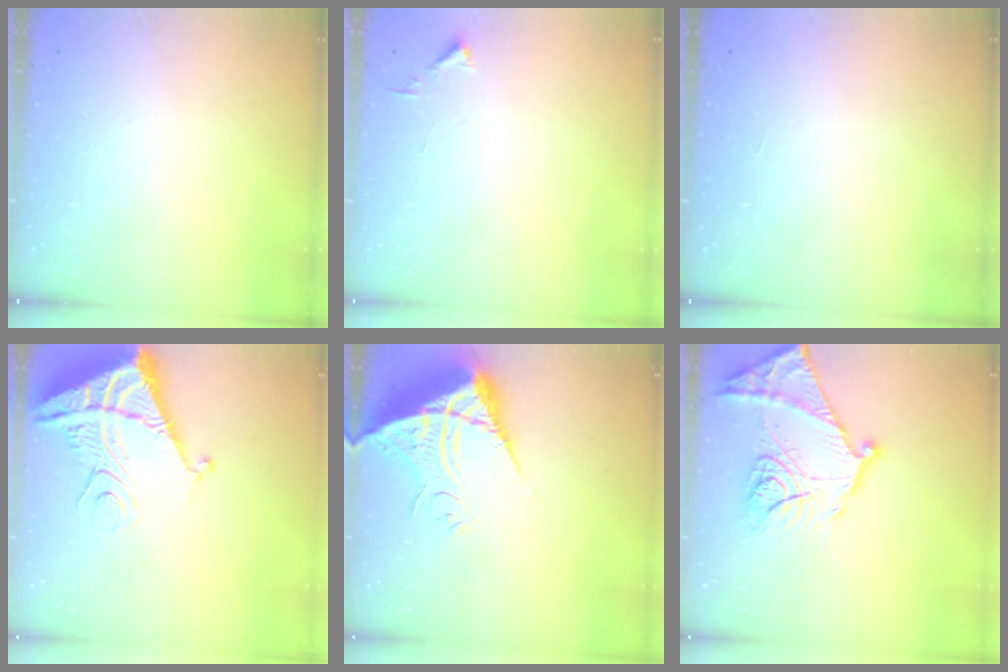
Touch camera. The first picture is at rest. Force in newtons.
{"total": 3.1, "press": 3.1, "slide": 0.4}
{"total": 1.7, "press": 1.7, "slide": 0.1}
{"total": 11.4, "press": 11.3, "slide": 1.3}
{"total": 13.2, "press": 13.1, "slide": 1.2}
{"total": 20.5, "press": 20.5, "slide": 1.8}